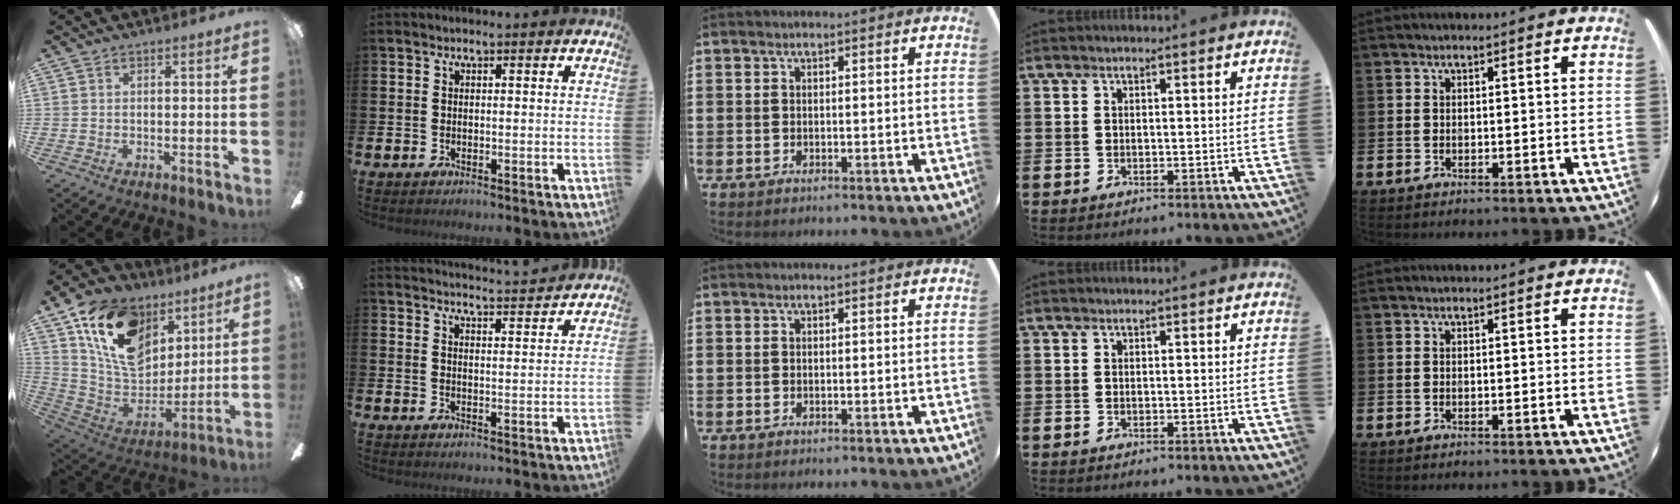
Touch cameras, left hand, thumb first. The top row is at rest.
{"thumb": {"total": 20.4, "force": [10.0, 13.9, 11.0], "torque": [-0.203, -0.036, 0.190]}, "index": {"total": 3.9, "force": [3.9, -0.5, 0.1], "torque": [-0.006, -0.033, 0.068]}}